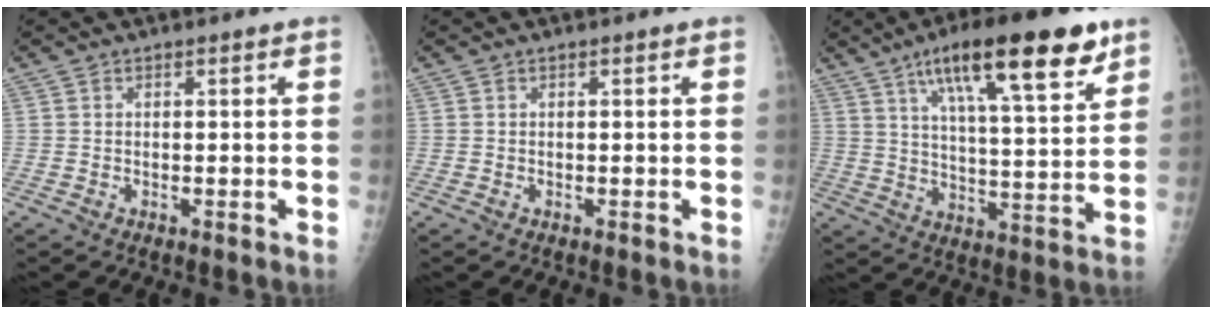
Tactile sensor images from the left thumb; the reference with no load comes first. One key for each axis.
{"total": 0.0}
{"total": 20.1, "fx": 11.5, "fy": 5.1, "fz": 15.6, "tx": -0.222, "ty": -0.033, "tz": 0.184}